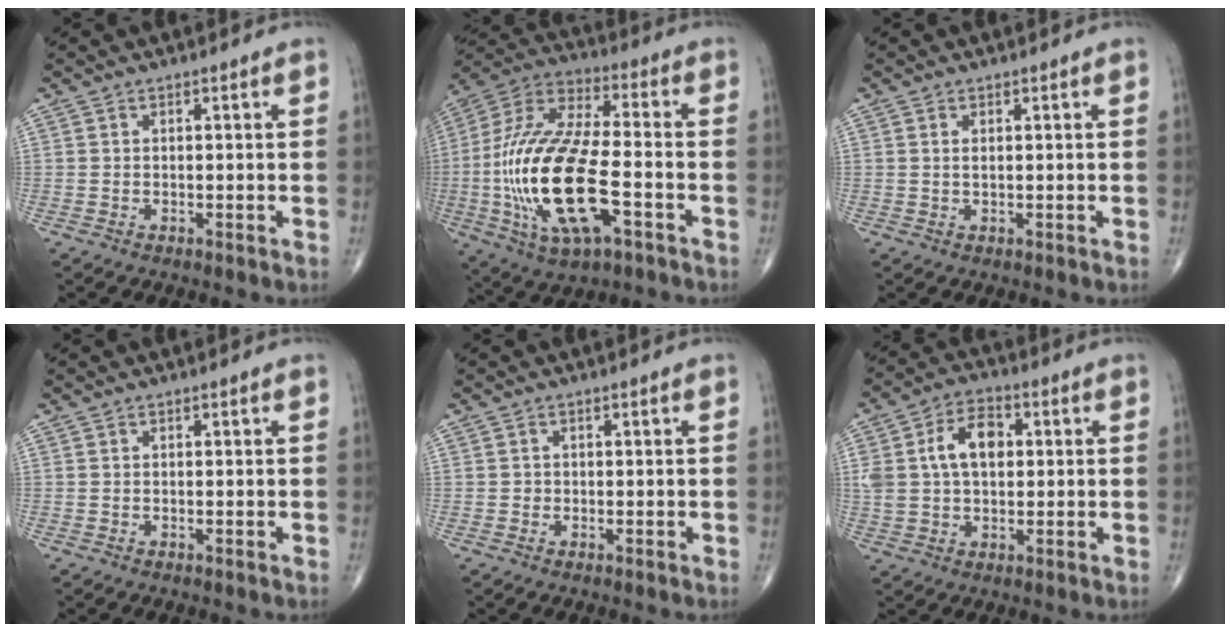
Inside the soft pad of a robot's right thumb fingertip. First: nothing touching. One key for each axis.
{"total": 24.5, "fx": -5.9, "fy": 9.7, "fz": 21.7, "tx": -0.480, "ty": 0.016, "tz": -0.095}
{"total": 0.8, "fx": 0.3, "fy": 0.2, "fz": 0.7, "tx": -0.017, "ty": 0.000, "tz": 0.007}
{"total": 0.0}
{"total": 0.5, "fx": -0.1, "fy": 0.5, "fz": 0.1, "tx": 0.002, "ty": 0.003, "tz": -0.002}
{"total": 10.8, "fx": 2.0, "fy": 6.9, "fz": 8.1, "tx": -0.139, "ty": 0.016, "tz": 0.034}